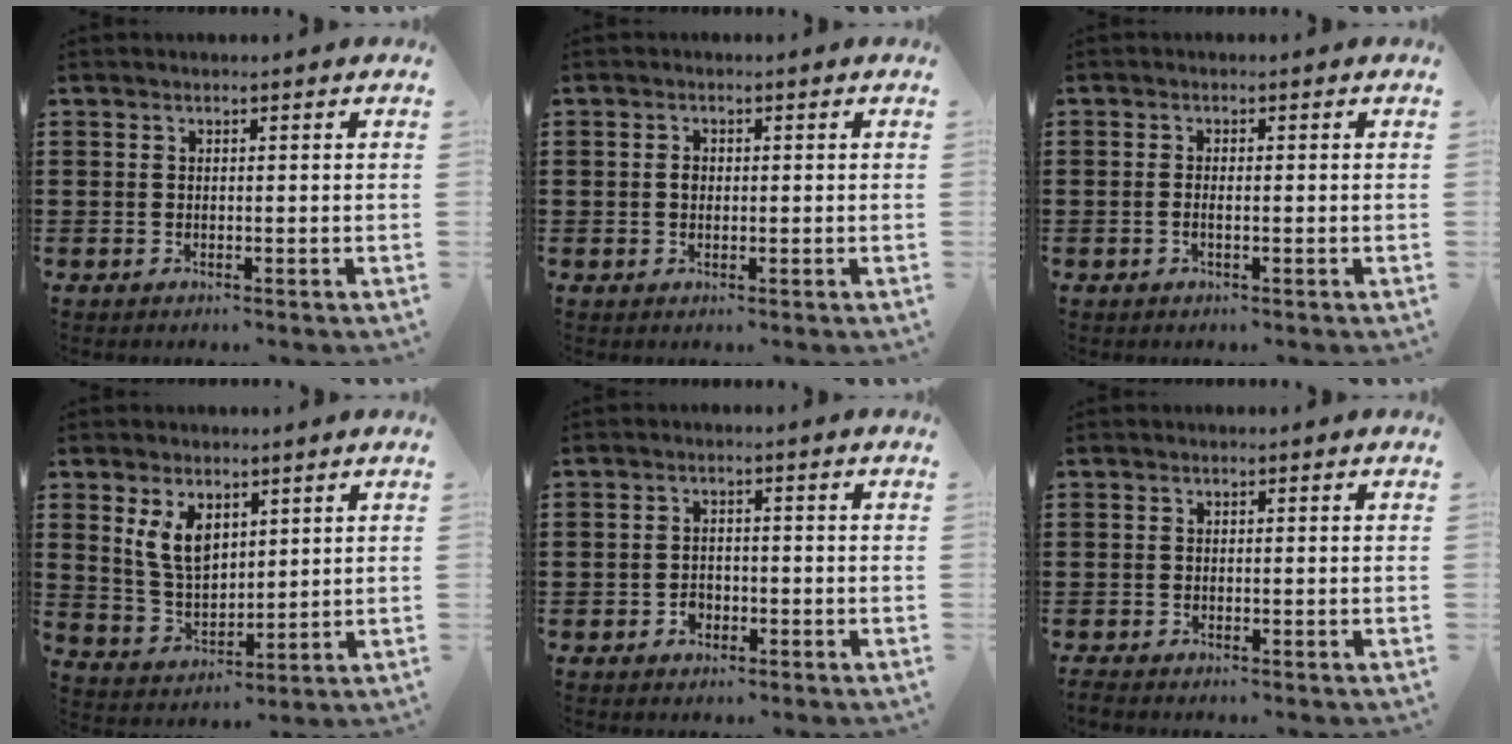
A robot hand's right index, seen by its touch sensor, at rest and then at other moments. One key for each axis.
{"total": 1.3, "fx": 0.0, "fy": 1.0, "fz": 0.9, "tx": -0.018, "ty": 0.005, "tz": -0.002}
{"total": 0.9, "fx": -0.4, "fy": 0.2, "fz": 0.8, "tx": -0.015, "ty": -0.003, "tz": -0.007}
{"total": 6.9, "fx": 3.0, "fy": 4.0, "fz": 4.8, "tx": -0.113, "ty": 0.007, "tz": 0.054}
{"total": 2.0, "fx": -1.1, "fy": 1.4, "fz": 0.7, "tx": -0.018, "ty": 0.002, "tz": -0.024}
{"total": 0.7, "fx": -0.7, "fy": 0.1, "fz": 0.0, "tx": -0.002, "ty": 0.000, "tz": -0.014}